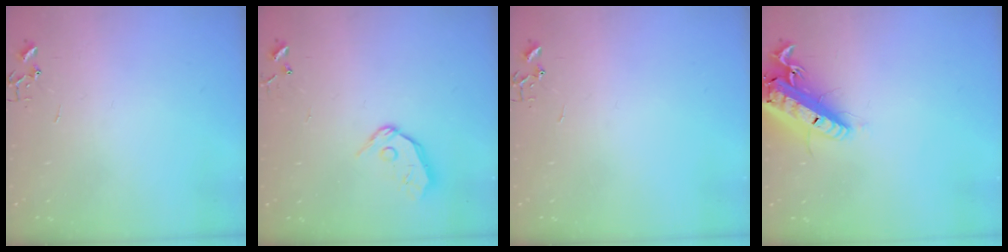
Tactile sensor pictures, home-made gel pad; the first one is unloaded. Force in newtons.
{"total": 8.7, "press": 8.7, "slide": 1.0}
{"total": 0.0}
{"total": 20.0, "press": 19.7, "slide": 4.0}